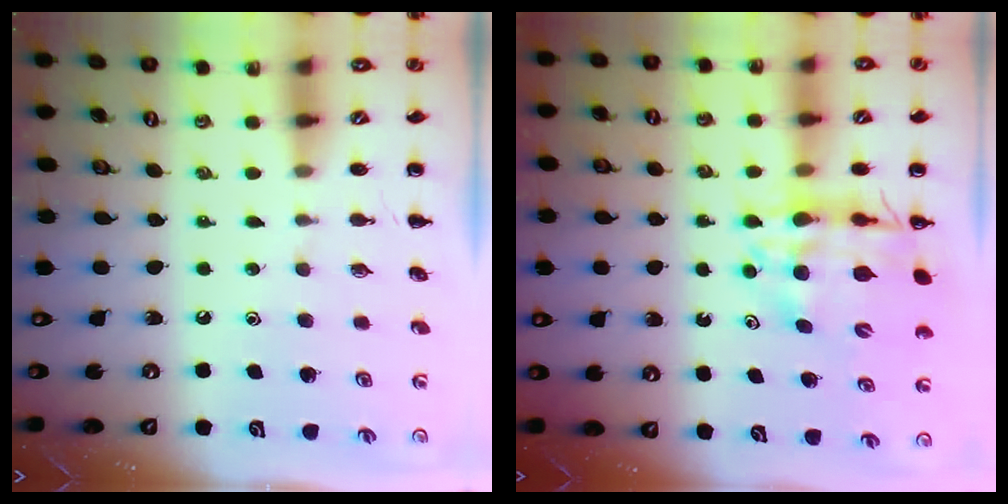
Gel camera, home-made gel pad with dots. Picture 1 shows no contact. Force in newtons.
{"total": 13.5, "press": 12.9, "slide": 3.9}